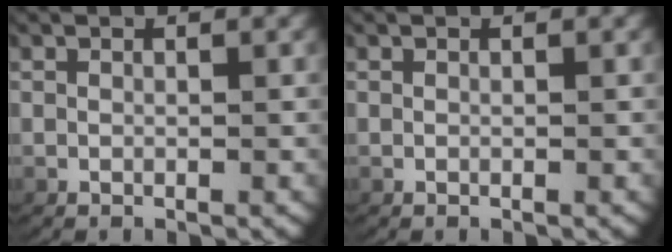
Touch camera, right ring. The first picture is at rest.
{"total": 0.0}